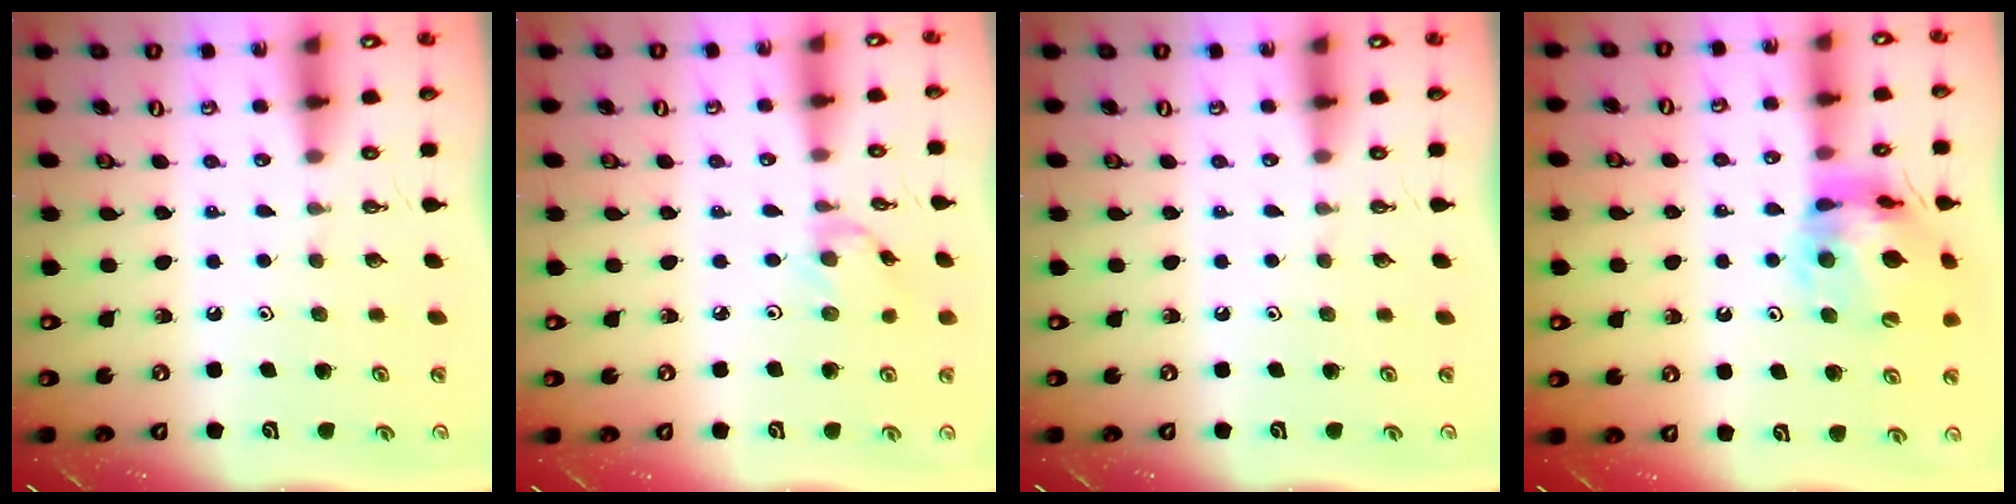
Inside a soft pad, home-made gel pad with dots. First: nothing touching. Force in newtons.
{"total": 0.9, "press": 0.8, "slide": 0.3}
{"total": 0.0}
{"total": 15.4, "press": 15.3, "slide": 1.5}